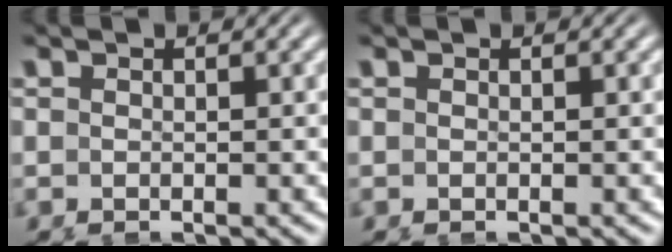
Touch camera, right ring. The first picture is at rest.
{"total": 0.0}